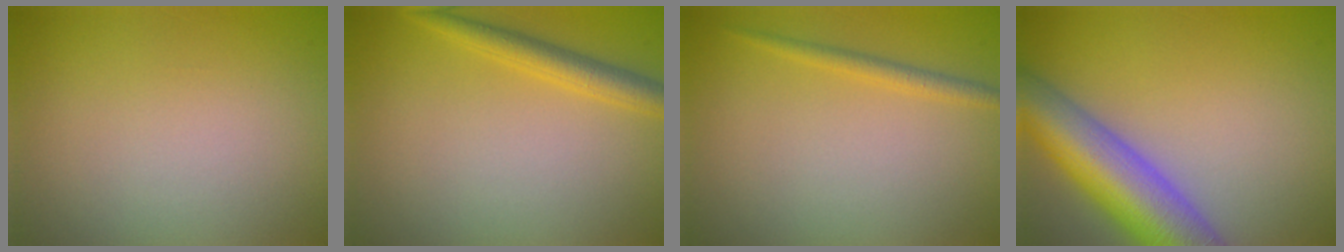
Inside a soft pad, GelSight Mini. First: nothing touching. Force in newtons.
{"total": 2.7, "press": 2.7, "slide": 0.2}
{"total": 1.5, "press": 1.5, "slide": 0.1}
{"total": 10.1, "press": 10.1, "slide": 0.4}